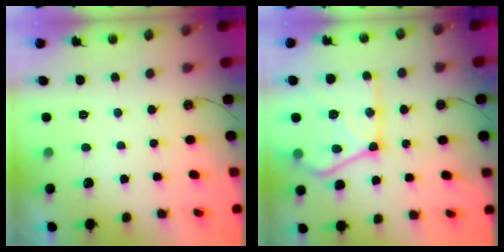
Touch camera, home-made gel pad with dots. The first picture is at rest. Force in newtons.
{"total": 23.2, "press": 23.1, "slide": 2.2}